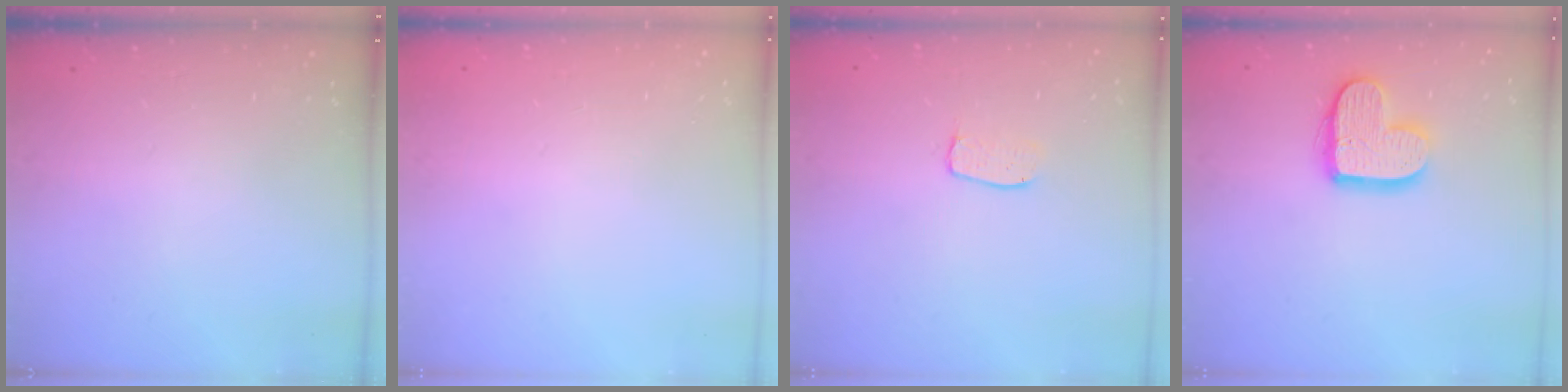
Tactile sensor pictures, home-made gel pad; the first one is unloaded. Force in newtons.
{"total": 0.0}
{"total": 4.8, "press": 4.8, "slide": 0.3}
{"total": 13.7, "press": 13.7, "slide": 0.9}